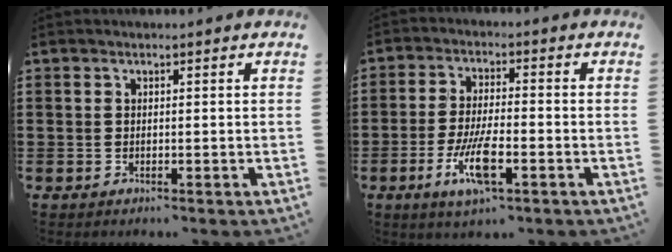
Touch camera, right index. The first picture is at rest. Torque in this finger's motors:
{"motor_torque": [2.14, 0.00, 0.46, 0.12]}